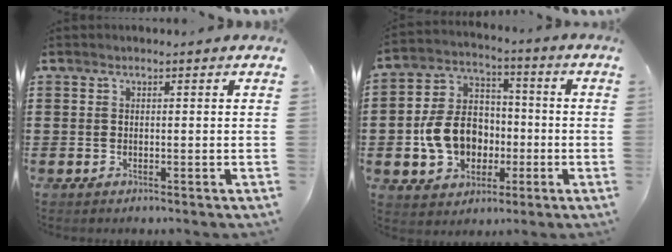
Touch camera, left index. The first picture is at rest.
{"total": 10.4, "force": [-2.0, 8.5, 5.6], "torque": [-0.139, 0.023, -0.037]}